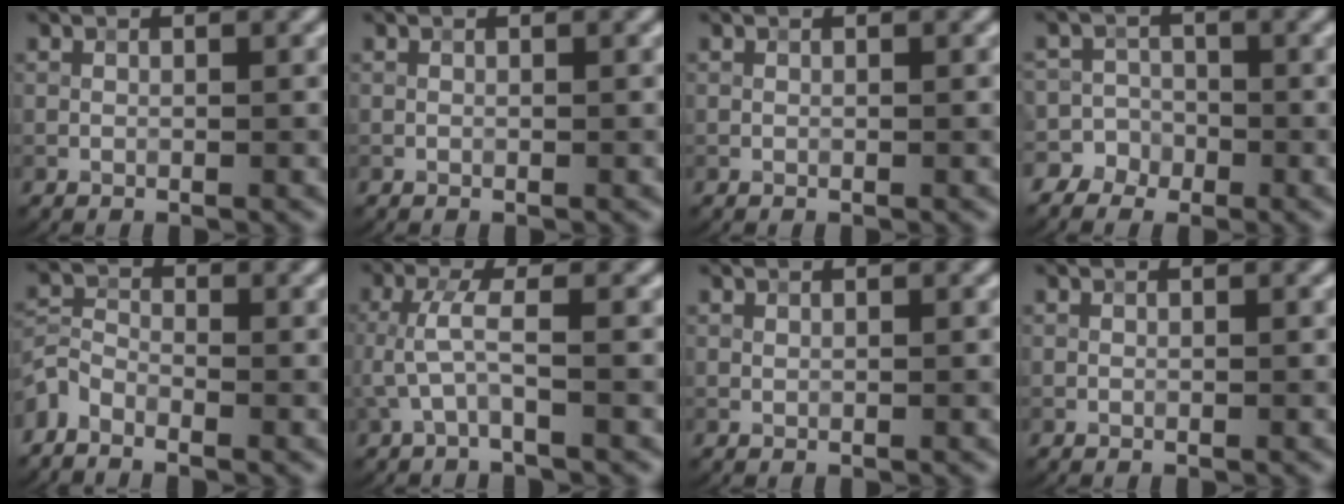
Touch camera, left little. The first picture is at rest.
{"total": 0.0}
{"total": 0.0}
{"total": 4.4, "force": [-2.9, 3.3, 0.2], "torque": [0.028, 0.000, -0.056]}
{"total": 2.5, "force": [-1.9, 1.1, 1.1], "torque": [-0.025, 0.003, -0.051]}
{"total": 2.4, "force": [-0.4, 0.3, 2.4], "torque": [-0.057, 0.009, -0.010]}
{"total": 0.0}
{"total": 0.0}